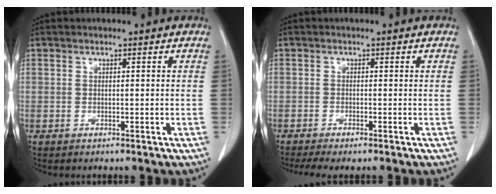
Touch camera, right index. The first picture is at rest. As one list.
[{"total": 4.6, "force": [-3.6, 0.8, 2.7], "torque": [-0.041, -0.007, -0.056]}]